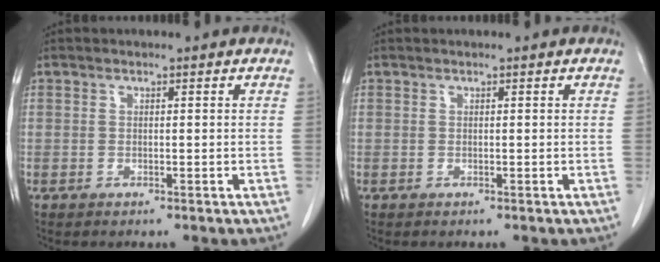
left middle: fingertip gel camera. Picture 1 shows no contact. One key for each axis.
{"total": 0.0}